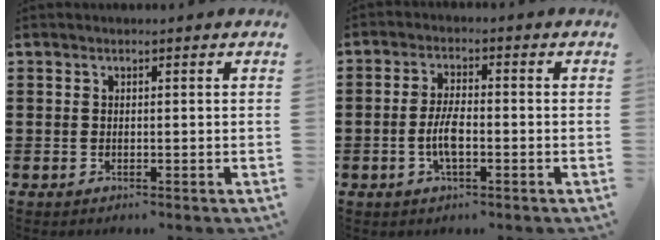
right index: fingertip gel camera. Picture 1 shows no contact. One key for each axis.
{"total": 4.8, "fx": -1.2, "fy": 1.6, "fz": 4.4, "tx": -0.100, "ty": -0.004, "tz": -0.026}